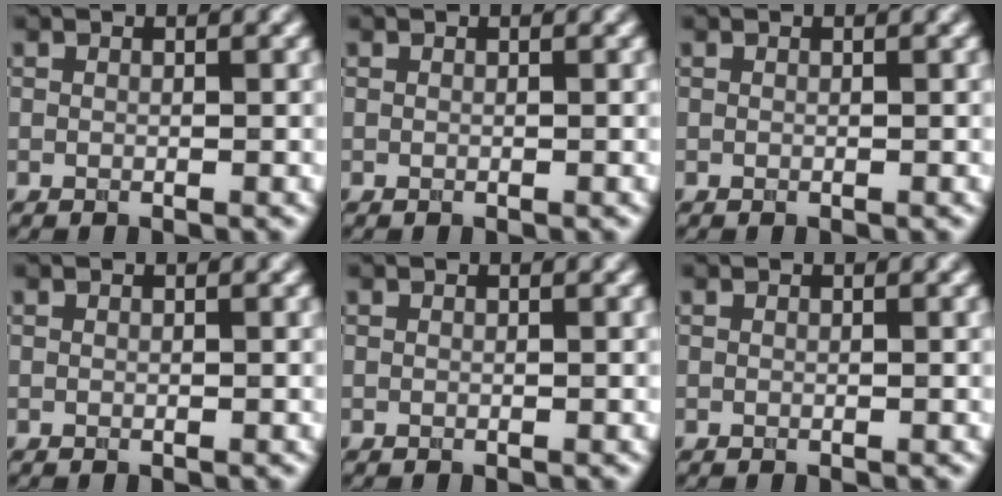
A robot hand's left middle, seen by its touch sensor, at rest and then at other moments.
{"total": 0.0}
{"total": 0.0}
{"total": 0.0}
{"total": 0.0}
{"total": 0.0}